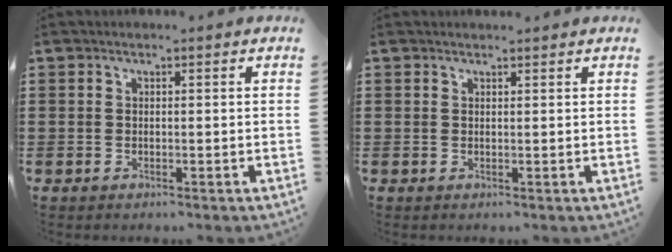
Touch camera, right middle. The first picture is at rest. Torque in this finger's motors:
{"motor_torque": [-0.11, -0.11, 0.00, -0.01]}